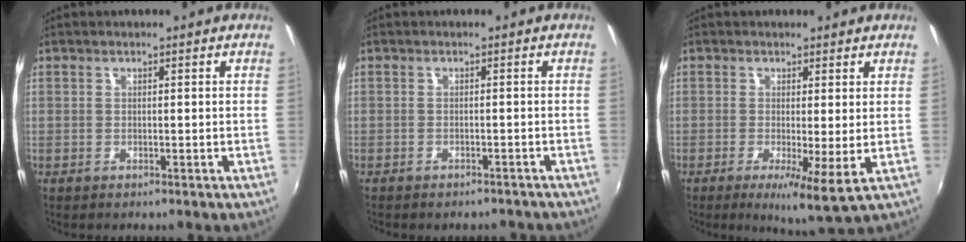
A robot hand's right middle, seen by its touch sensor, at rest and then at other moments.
{"total": 4.7, "force": [-4.3, 1.5, 1.5], "torque": [-0.030, -0.009, -0.050]}
{"total": 6.2, "force": [-0.7, 0.5, 6.1], "torque": [-0.106, -0.015, -0.011]}